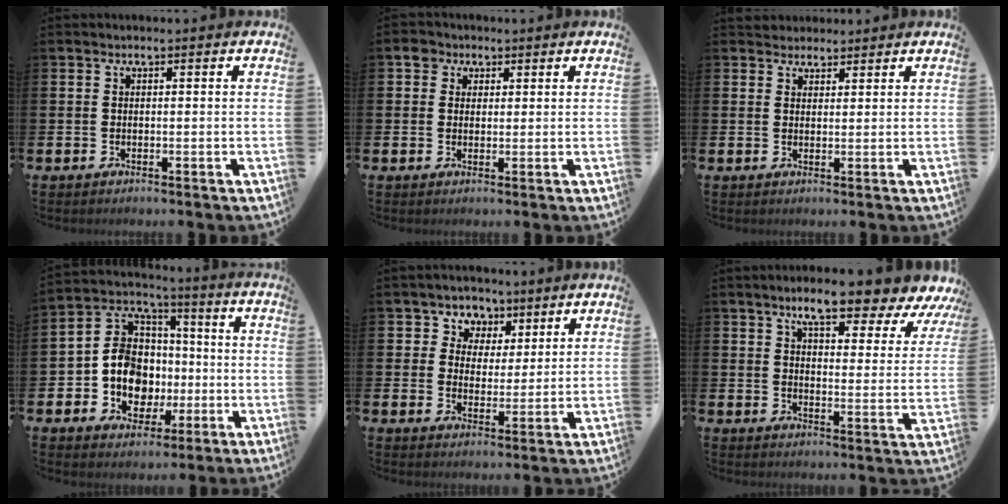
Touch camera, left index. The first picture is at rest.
{"total": 2.9, "force": [1.8, 2.2, 0.2], "torque": [0.002, 0.005, 0.028]}
{"total": 2.6, "force": [2.4, 1.1, -0.3], "torque": [0.006, -0.006, 0.043]}
{"total": 9.4, "force": [-1.4, 8.3, 4.2], "torque": [-0.125, 0.005, -0.030]}
{"total": 4.5, "force": [3.0, 3.3, -0.8], "torque": [-0.011, -0.006, 0.050]}
{"total": 8.6, "force": [7.6, 1.5, 3.8], "torque": [-0.082, -0.043, 0.128]}